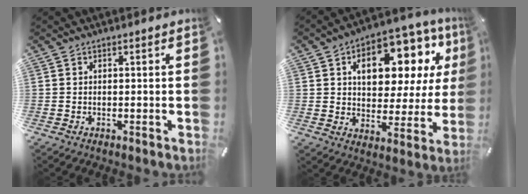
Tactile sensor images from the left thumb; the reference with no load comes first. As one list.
[{"total": 15.4, "force": [6.6, 9.8, 9.8], "torque": [-0.142, -0.034, 0.110]}]